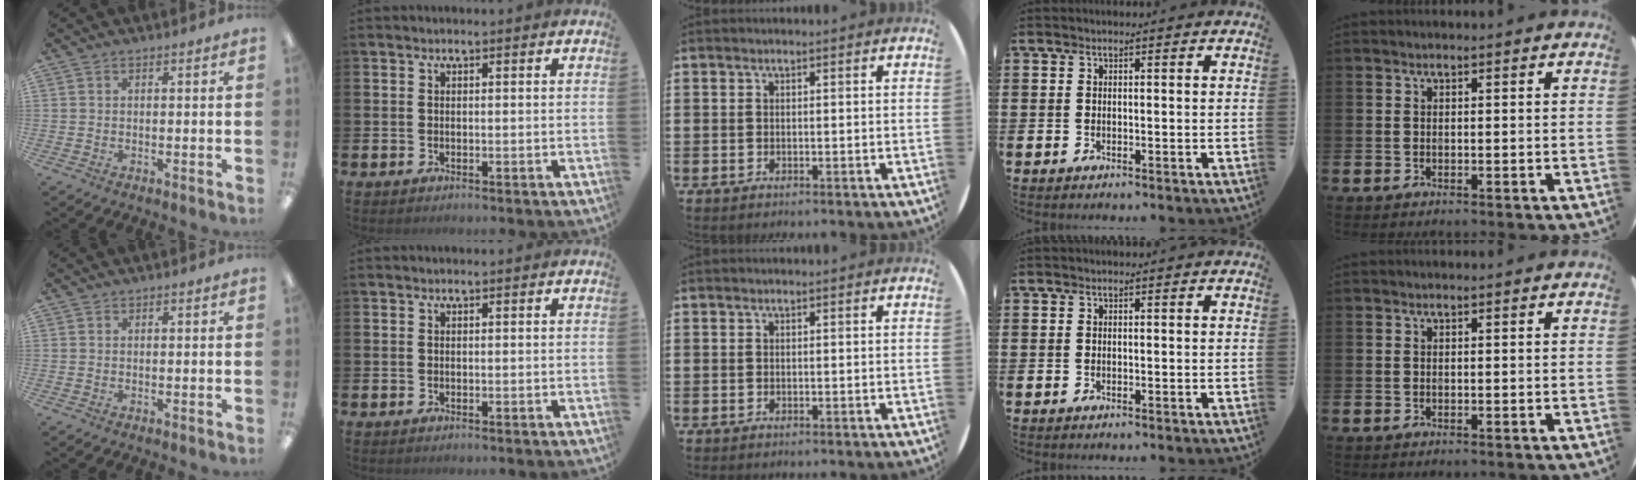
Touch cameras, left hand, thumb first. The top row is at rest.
{}